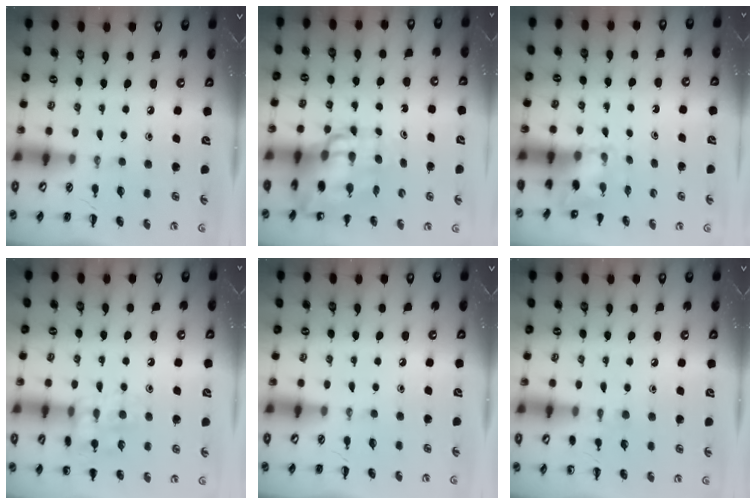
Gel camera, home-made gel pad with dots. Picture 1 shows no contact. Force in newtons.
{"total": 13.9, "press": 13.3, "slide": 3.9}
{"total": 2.1, "press": 2.0, "slide": 0.7}
{"total": 12.8, "press": 12.8, "slide": 0.9}
{"total": 0.0}
{"total": 5.5, "press": 5.2, "slide": 1.5}